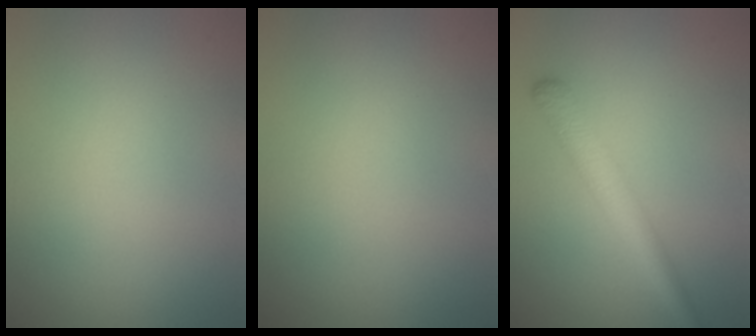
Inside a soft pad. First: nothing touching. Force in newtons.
{"total": 0.0}
{"total": 3.3, "press": 3.3, "slide": 0.2}